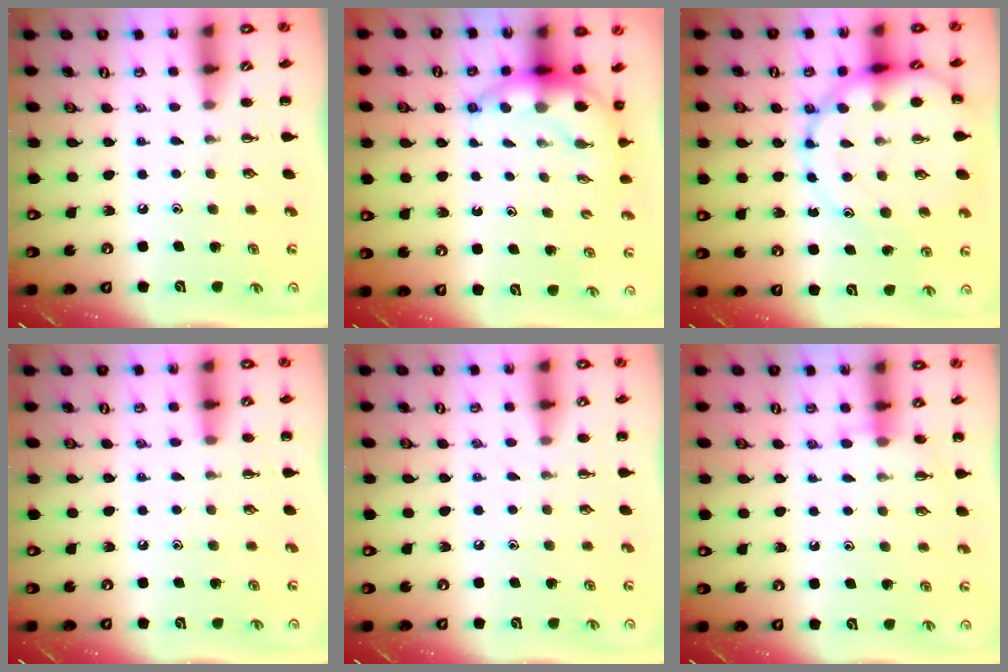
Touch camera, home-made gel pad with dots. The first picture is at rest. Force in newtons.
{"total": 6.6, "press": 6.4, "slide": 1.4}
{"total": 14.2, "press": 14.0, "slide": 2.3}
{"total": 8.8, "press": 8.4, "slide": 2.4}
{"total": 5.7, "press": 5.5, "slide": 1.5}
{"total": 7.9, "press": 7.8, "slide": 1.5}